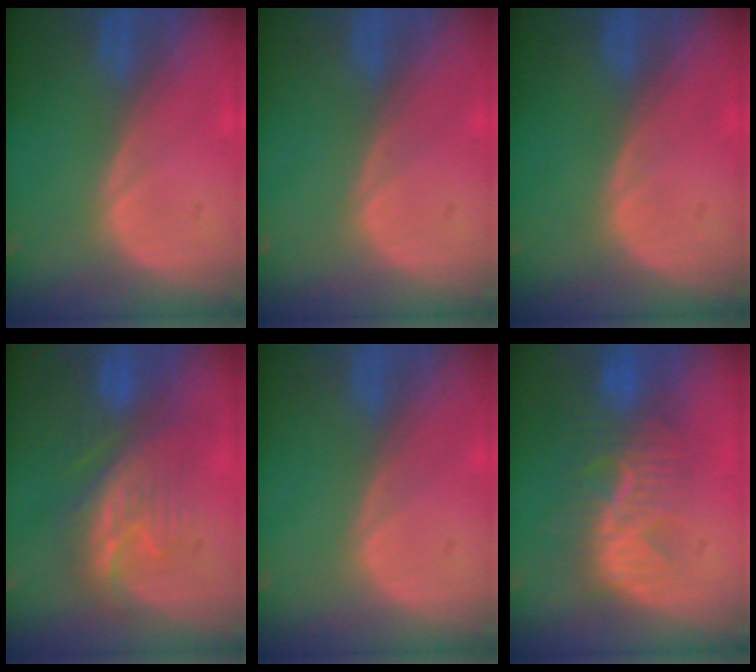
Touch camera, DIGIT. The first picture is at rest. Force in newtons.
{"total": 0.0}
{"total": 0.0}
{"total": 7.8, "press": 7.6, "slide": 1.4}
{"total": 0.0}
{"total": 8.6, "press": 8.1, "slide": 3.0}